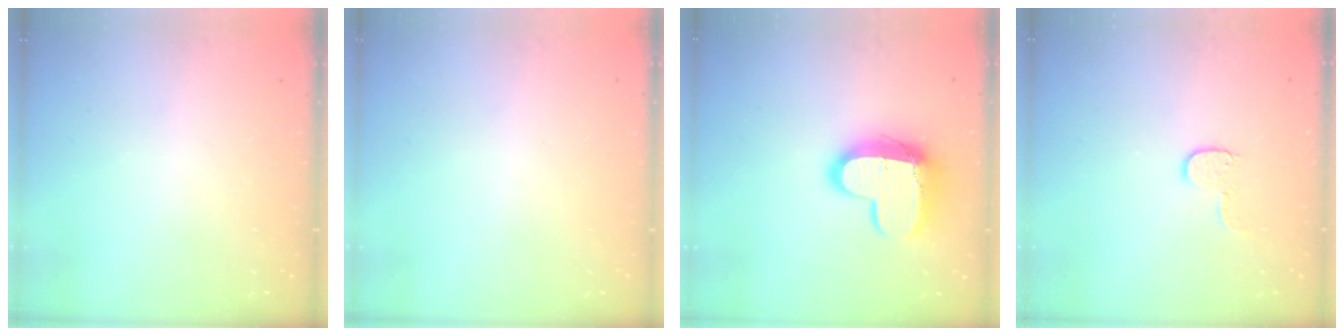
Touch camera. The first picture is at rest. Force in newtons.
{"total": 0.6, "press": 0.6, "slide": 0.2}
{"total": 14.1, "press": 14.1, "slide": 1.1}
{"total": 6.1, "press": 6.1, "slide": 0.4}